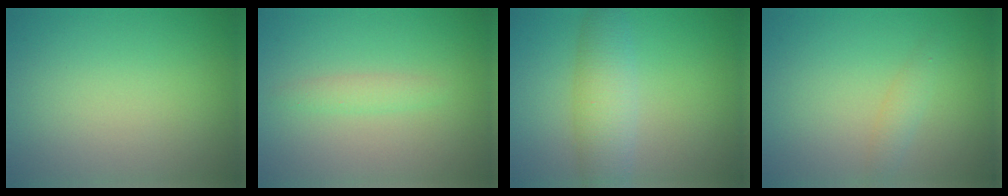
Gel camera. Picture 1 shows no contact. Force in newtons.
{"total": 1.3, "press": 1.3, "slide": 0.0}
{"total": 4.7, "press": 4.7, "slide": 0.1}
{"total": 1.3, "press": 1.3, "slide": 0.1}